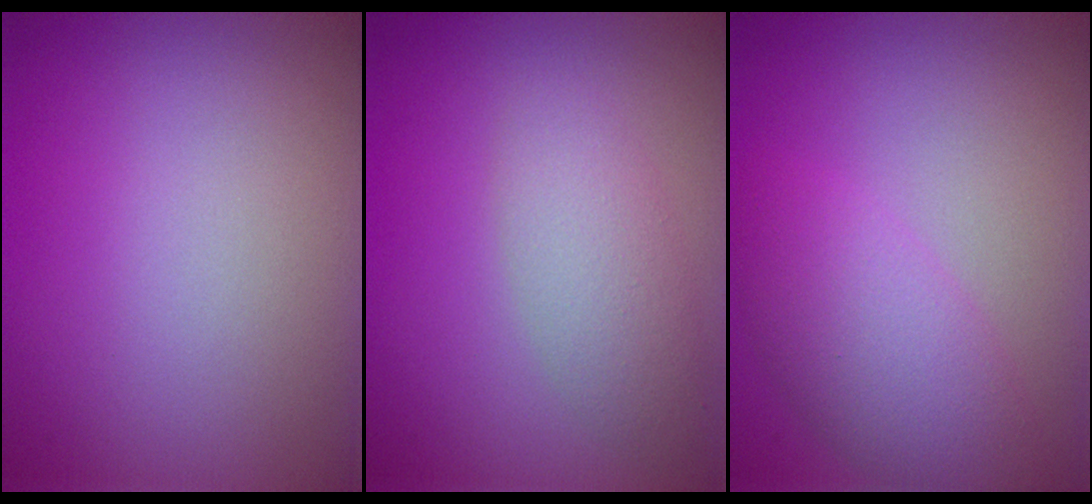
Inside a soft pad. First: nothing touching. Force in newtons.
{"total": 3.0, "press": 3.0, "slide": 0.1}
{"total": 4.5, "press": 4.5, "slide": 0.0}